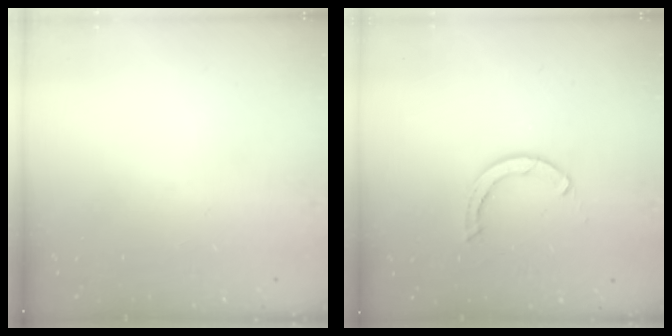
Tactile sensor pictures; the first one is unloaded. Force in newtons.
{"total": 2.4, "press": 2.4, "slide": 0.0}